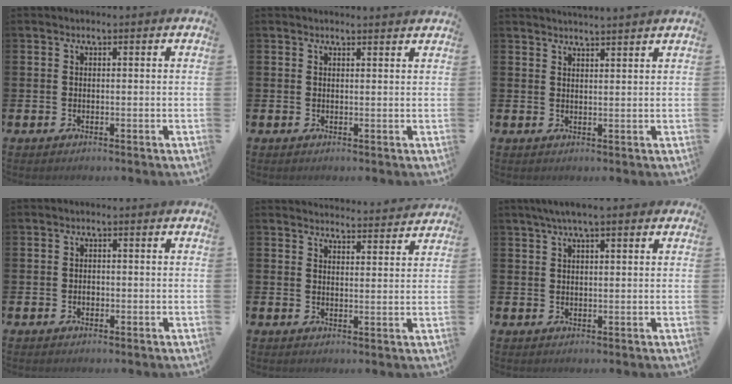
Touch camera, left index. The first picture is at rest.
{"total": 1.0, "force": [1.0, -0.1, 0.1], "torque": [0.013, -0.009, 0.015]}
{"total": 2.5, "force": [2.5, -0.4, 0.0], "torque": [0.001, -0.014, 0.045]}
{"total": 0.8, "force": [-0.2, 0.7, 0.4], "torque": [-0.004, 0.002, -0.006]}
{"total": 4.0, "force": [4.0, 0.1, -0.1], "torque": [0.006, -0.033, 0.069]}
{"total": 3.9, "force": [2.7, 0.7, 2.6], "torque": [-0.046, 0.001, 0.046]}